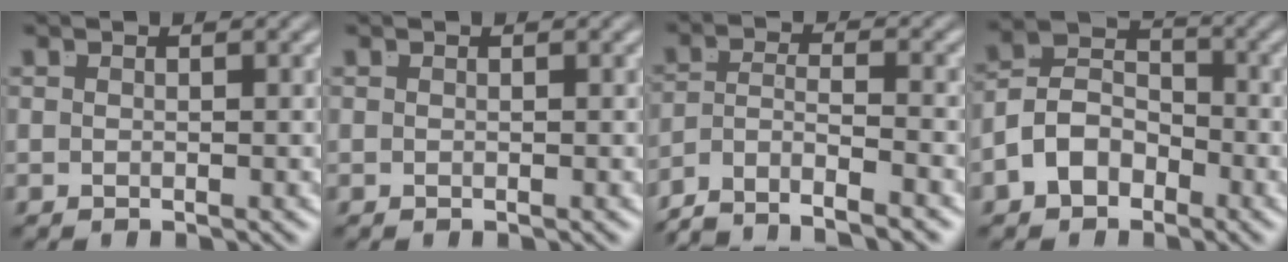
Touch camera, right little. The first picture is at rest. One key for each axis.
{"total": 0.0}
{"total": 8.0, "fx": -5.3, "fy": 4.8, "fz": 3.4, "tx": -0.074, "ty": -0.028, "tz": -0.090}
{"total": 7.0, "fx": -1.4, "fy": 5.8, "fz": 3.7, "tx": -0.080, "ty": -0.017, "tz": -0.026}